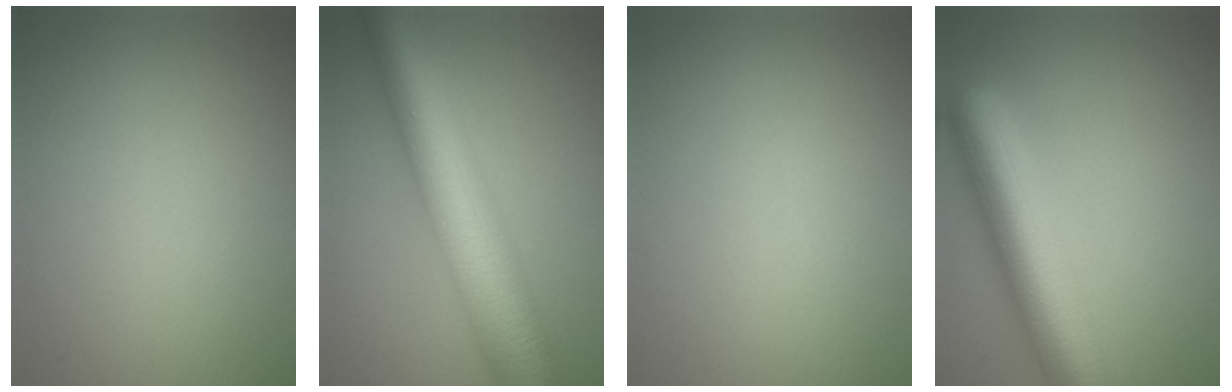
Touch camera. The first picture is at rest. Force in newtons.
{"total": 11.3, "press": 11.3, "slide": 0.1}
{"total": 0.0}
{"total": 8.7, "press": 8.7, "slide": 0.2}